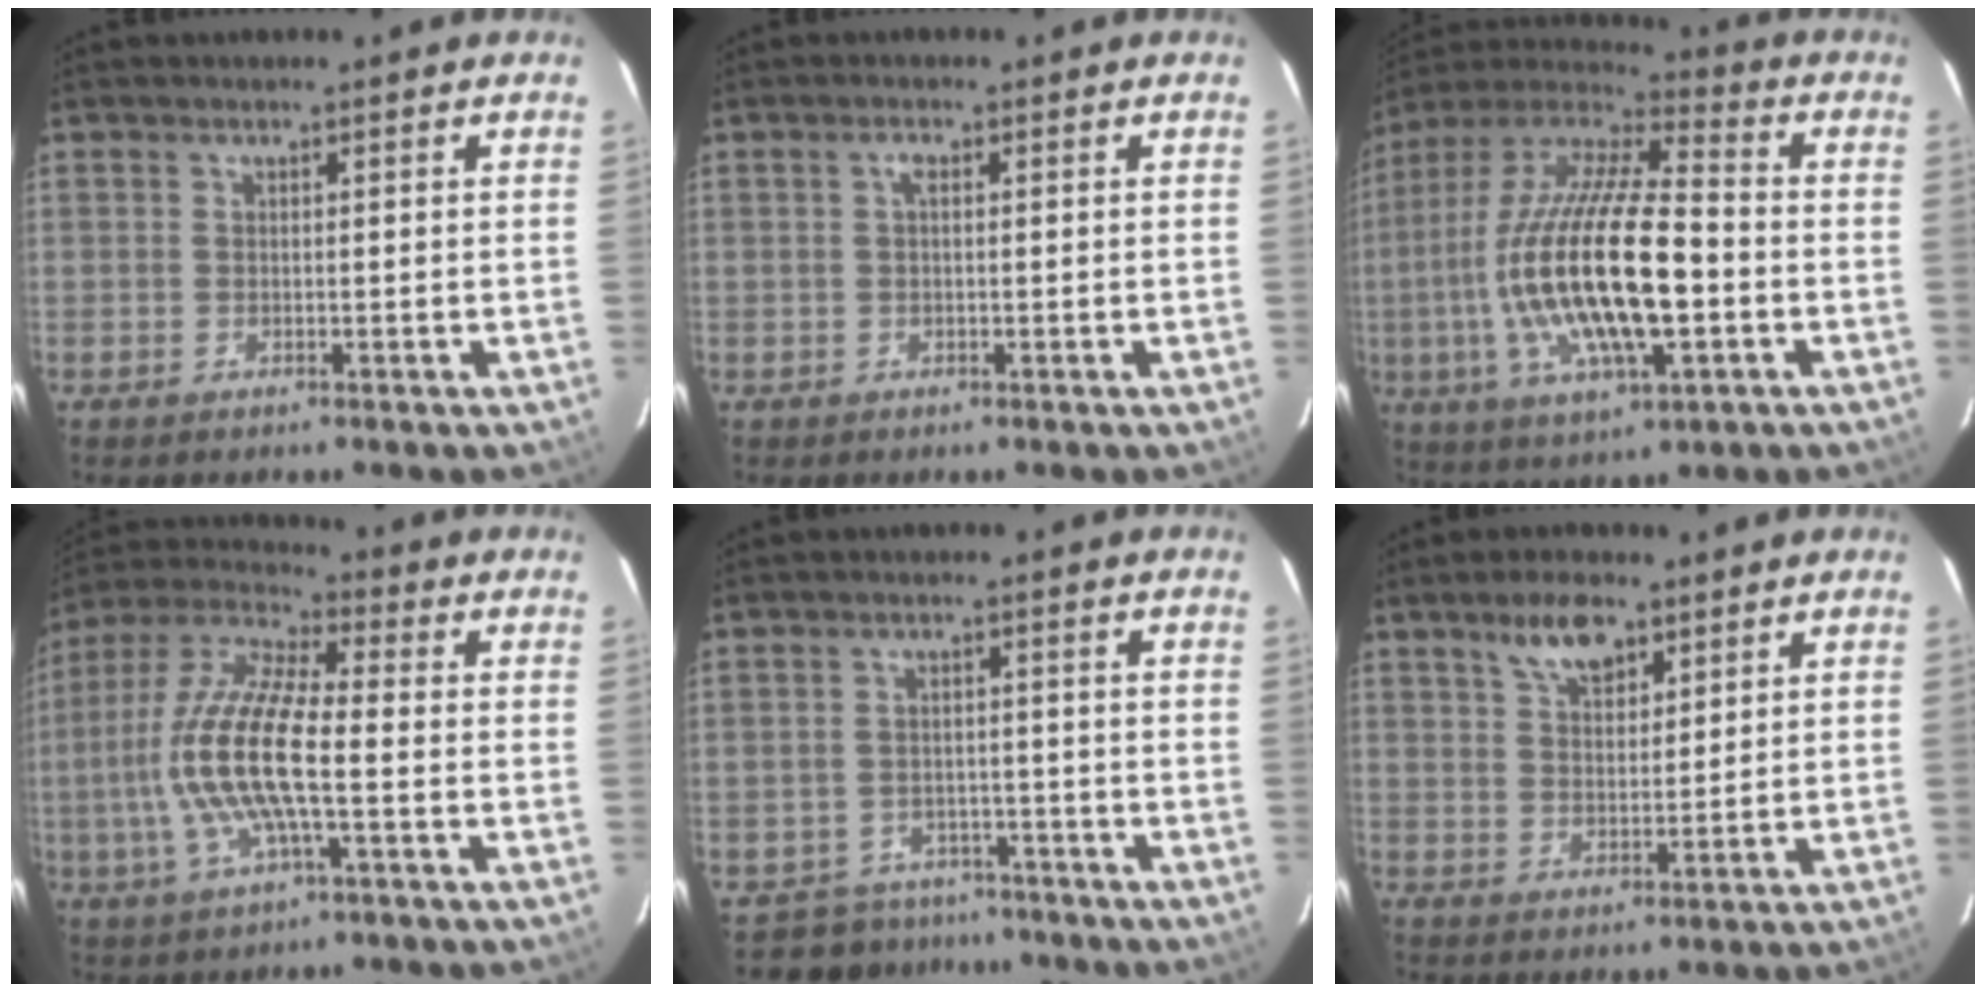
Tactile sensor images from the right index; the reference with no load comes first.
{"total": 1.2, "force": [0.3, 0.5, 1.0], "torque": [-0.020, 0.005, 0.002]}
{"total": 23.2, "force": [-3.6, 7.2, 21.8], "torque": [-0.423, -0.017, -0.069]}
{"total": 15.7, "force": [-2.5, 3.9, 15.0], "torque": [-0.303, 0.000, -0.056]}
{"total": 6.6, "force": [-5.2, 4.1, -0.2], "torque": [-0.004, 0.024, -0.075]}
{"total": 6.6, "force": [4.3, 2.8, 4.1], "torque": [-0.069, 0.008, 0.079]}